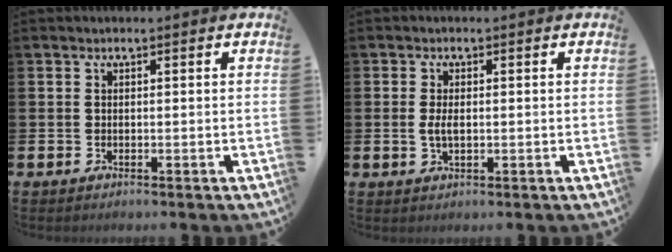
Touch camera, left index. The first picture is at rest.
{"total": 2.3, "force": [0.0, 1.0, 2.0], "torque": [-0.033, 0.001, -0.004]}